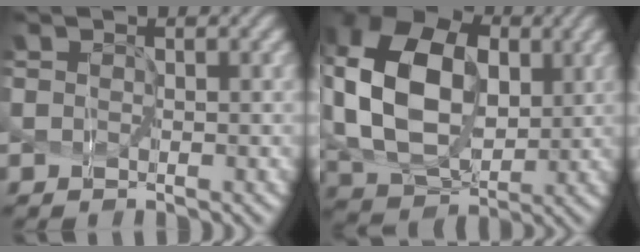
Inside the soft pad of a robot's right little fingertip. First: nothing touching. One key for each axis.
{"total": 12.6, "fx": 2.1, "fy": 8.8, "fz": 8.7, "tx": -0.212, "ty": 0.004, "tz": 0.050}